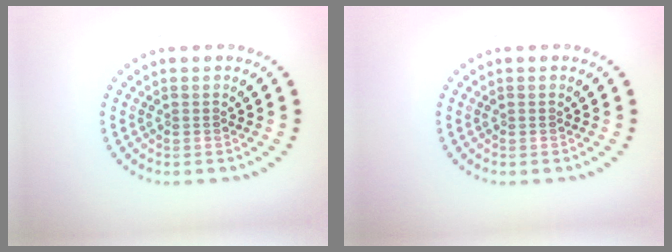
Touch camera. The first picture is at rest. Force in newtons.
{"total": 0.0}